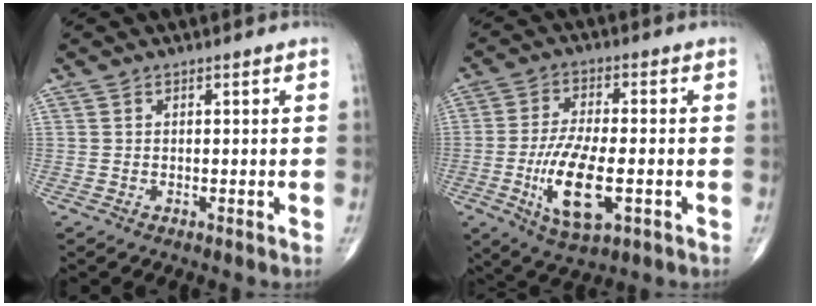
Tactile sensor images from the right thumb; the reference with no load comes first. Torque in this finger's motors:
{"motor_torque": [0.03, 0.48, 0.97, 0.51, 0.44]}